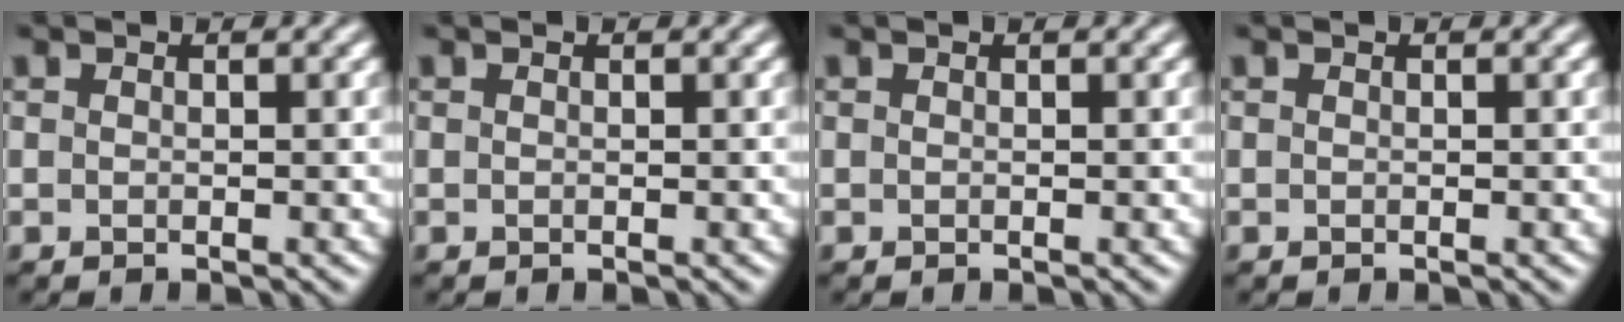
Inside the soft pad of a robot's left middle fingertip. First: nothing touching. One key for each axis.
{"total": 0.0}
{"total": 0.0}
{"total": 0.0}